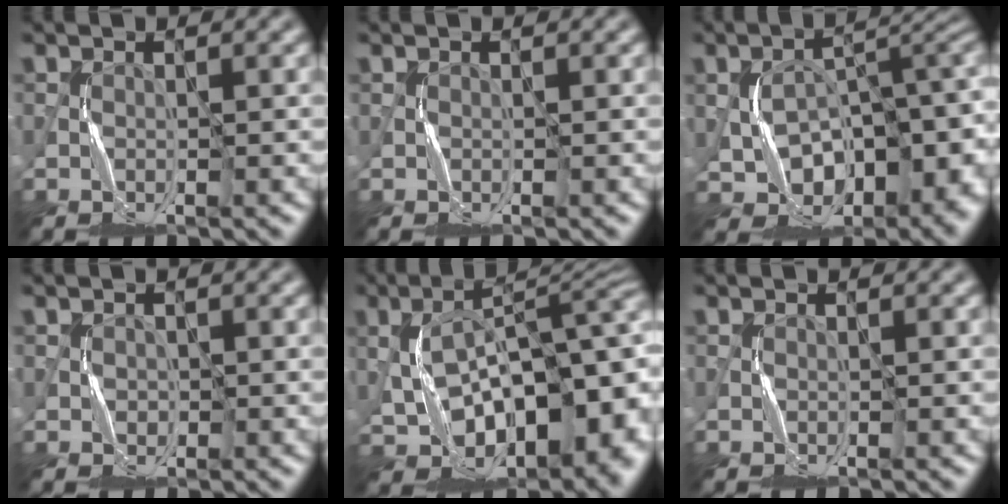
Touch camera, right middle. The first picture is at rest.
{"total": 0.0}
{"total": 11.6, "force": [-2.0, 7.1, 9.0], "torque": [-0.135, -0.010, -0.024]}
{"total": 0.8, "force": [0.0, 0.7, 0.1], "torque": [0.002, -0.002, -0.001]}
{"total": 14.5, "force": [-1.7, 7.3, 12.5], "torque": [-0.181, 0.004, -0.018]}
{"total": 0.0}